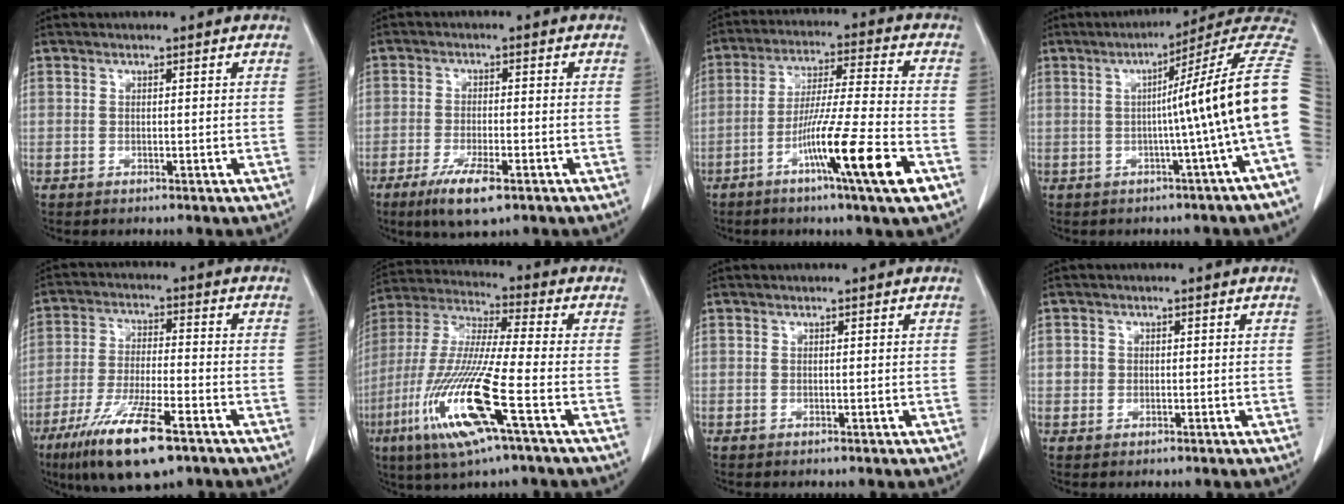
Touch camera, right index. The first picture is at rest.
{"total": 6.6, "force": [-3.9, 1.3, 5.2], "torque": [-0.100, -0.013, -0.063]}
{"total": 14.2, "force": [-6.3, -1.1, 12.6], "torque": [-0.218, -0.020, -0.109]}
{"total": 13.9, "force": [0.0, -2.4, 13.7], "torque": [-0.159, 0.023, -0.010]}
{"total": 13.3, "force": [-8.1, 2.4, 10.3], "torque": [-0.198, -0.026, -0.139]}
{"total": 16.8, "force": [-6.5, 0.7, 15.5], "torque": [-0.323, -0.023, -0.124]}
{"total": 0.0}
{"total": 1.5, "force": [0.1, 1.4, 0.4], "torque": [0.001, 0.008, 0.006]}